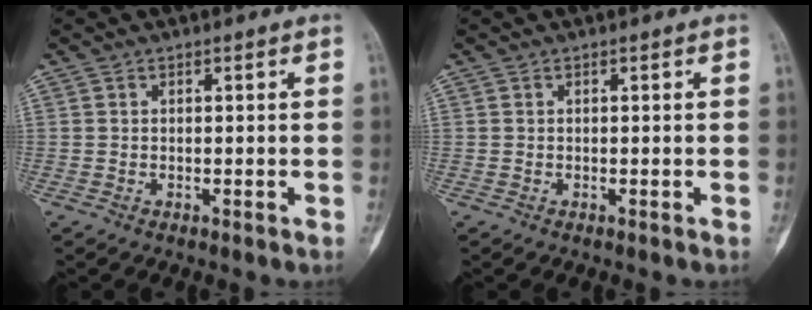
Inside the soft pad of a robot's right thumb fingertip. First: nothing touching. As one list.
[{"total": 0.0}]